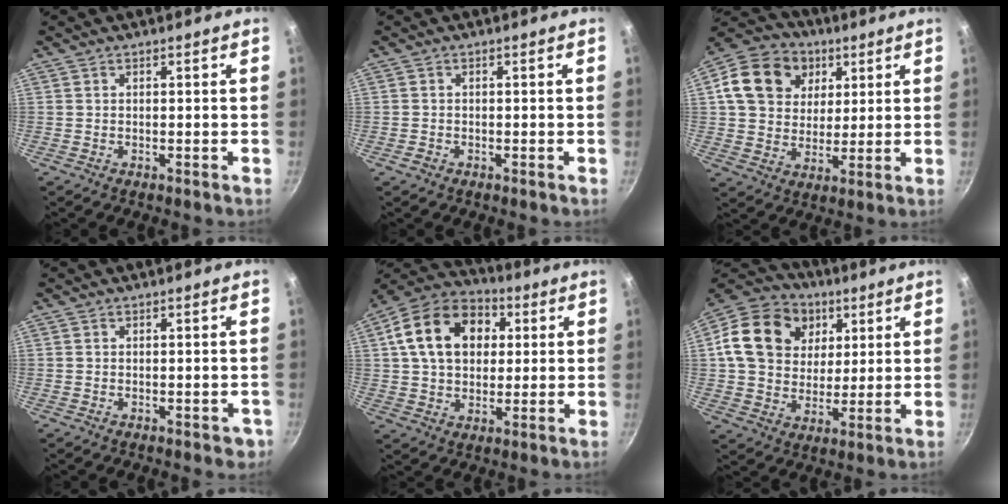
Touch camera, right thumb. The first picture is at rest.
{"total": 1.2, "force": [-0.7, 0.9, 0.3], "torque": [-0.006, 0.004, -0.010]}
{"total": 16.1, "force": [5.0, 13.1, 7.9], "torque": [-0.126, 0.008, 0.077]}
{"total": 2.0, "force": [-0.8, 1.3, 1.2], "torque": [0.000, 0.010, -0.005]}
{"total": 17.5, "force": [4.2, 12.7, 11.3], "torque": [-0.170, 0.022, 0.058]}
{"total": 18.8, "force": [5.2, 15.2, 9.8], "torque": [-0.163, 0.007, 0.083]}